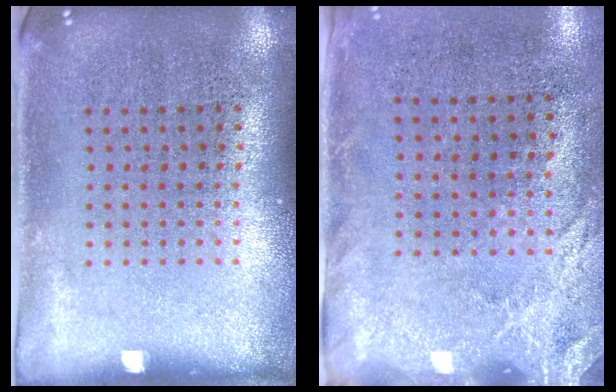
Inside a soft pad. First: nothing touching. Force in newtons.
{"total": 2.5, "press": 1.9, "slide": 1.6}